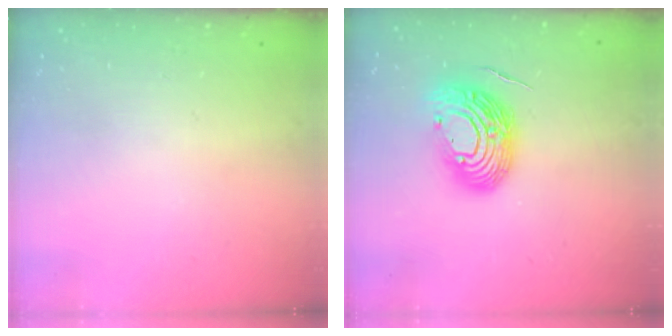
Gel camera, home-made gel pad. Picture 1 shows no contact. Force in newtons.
{"total": 15.1, "press": 15.0, "slide": 2.0}